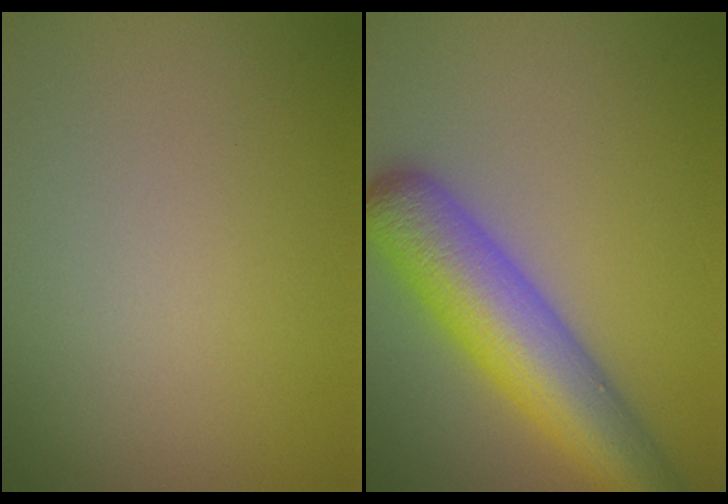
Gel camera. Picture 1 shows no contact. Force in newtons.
{"total": 8.4, "press": 8.4, "slide": 0.3}